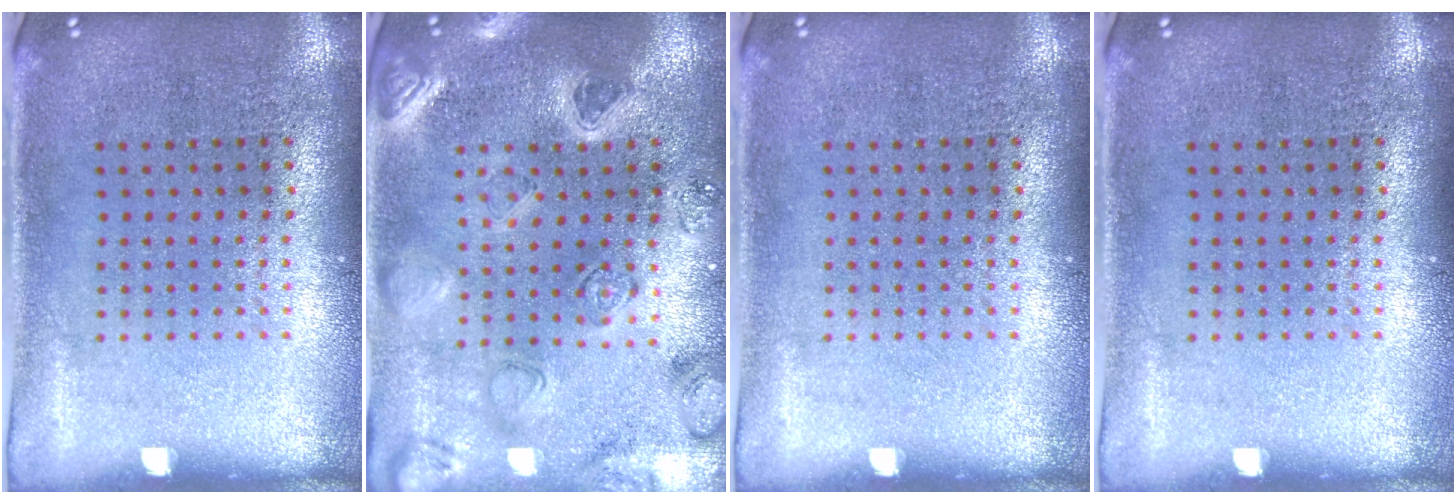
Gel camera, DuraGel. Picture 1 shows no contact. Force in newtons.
{"total": 2.2, "press": 2.2, "slide": 0.3}
{"total": 0.0}
{"total": 0.0}